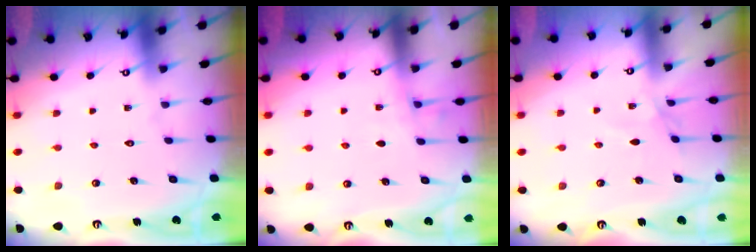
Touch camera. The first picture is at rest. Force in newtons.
{"total": 3.8, "press": 3.8, "slide": 0.4}
{"total": 2.7, "press": 2.7, "slide": 0.5}